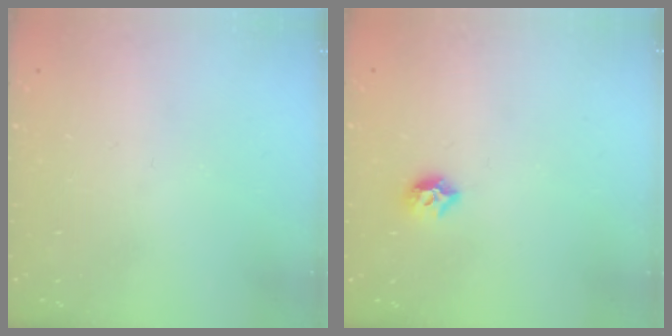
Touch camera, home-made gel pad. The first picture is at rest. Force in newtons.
{"total": 6.4, "press": 6.3, "slide": 0.8}